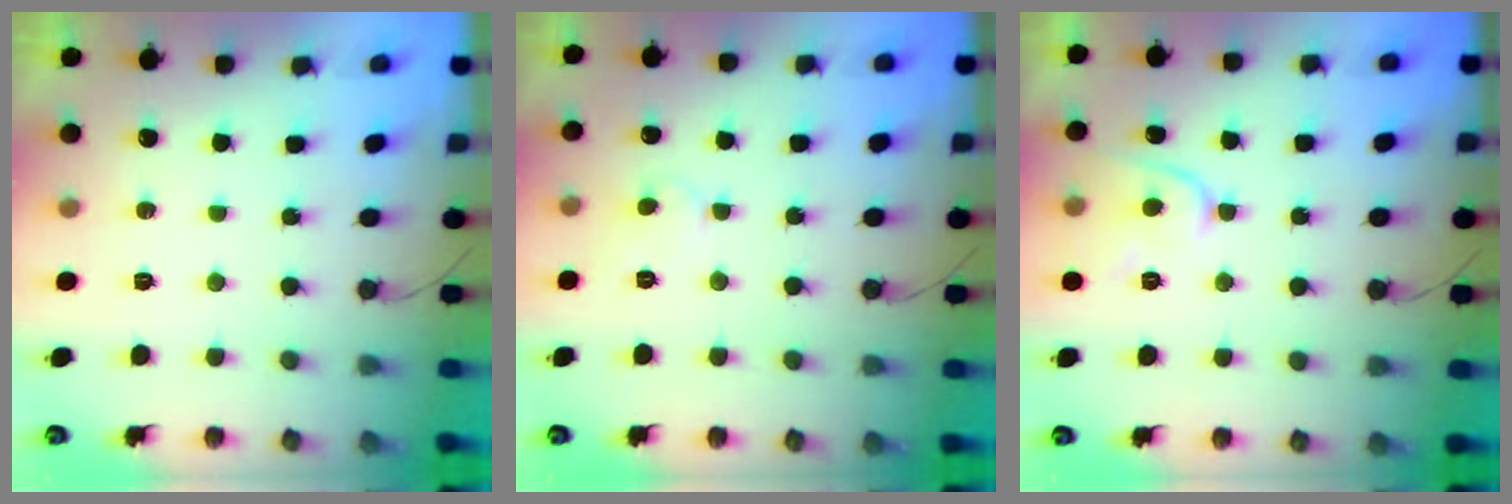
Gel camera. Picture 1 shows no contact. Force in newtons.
{"total": 5.1, "press": 5.0, "slide": 0.4}
{"total": 8.2, "press": 8.1, "slide": 0.9}